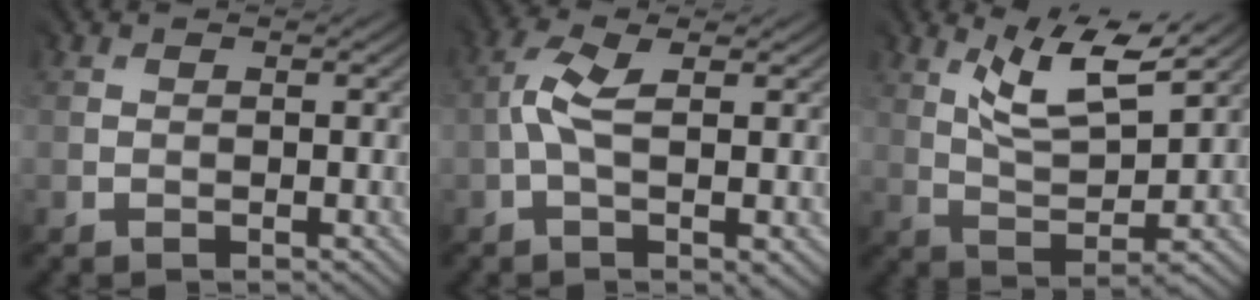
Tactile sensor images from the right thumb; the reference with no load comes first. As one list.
[{"total": 6.1, "force": [0.0, 2.4, 5.5], "torque": [-0.132, 0.011, -0.005]}, {"total": 8.1, "force": [5.9, 1.8, 5.3], "torque": [-0.104, -0.002, 0.109]}]